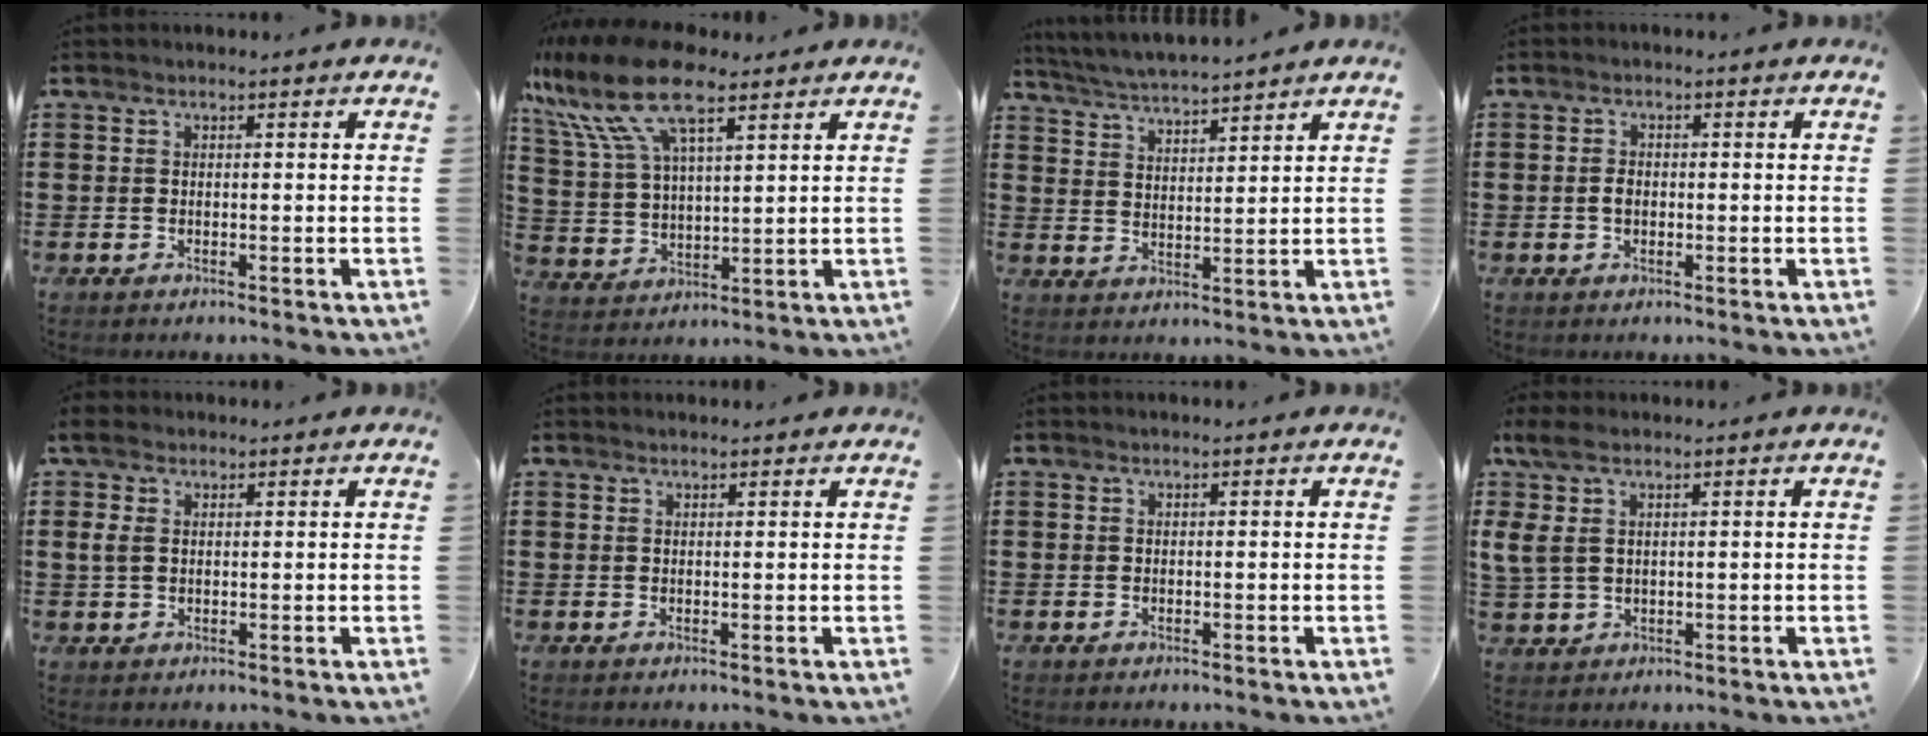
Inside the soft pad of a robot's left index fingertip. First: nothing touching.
{"total": 14.6, "force": [9.0, 5.7, 10.0], "torque": [-0.234, -0.010, 0.158]}
{"total": 4.2, "force": [4.1, -0.5, 0.7], "torque": [-0.031, -0.023, 0.070]}
{"total": 1.8, "force": [-0.2, 1.1, 1.4], "torque": [-0.030, 0.004, -0.005]}
{"total": 3.4, "force": [1.1, 2.2, 2.4], "torque": [-0.058, 0.008, 0.017]}
{"total": 0.6, "force": [0.6, 0.1, 0.1], "torque": [-0.003, -0.001, 0.012]}
{"total": 0.0}
{"total": 4.7, "force": [1.6, 2.8, 3.5], "torque": [-0.097, 0.003, 0.023]}